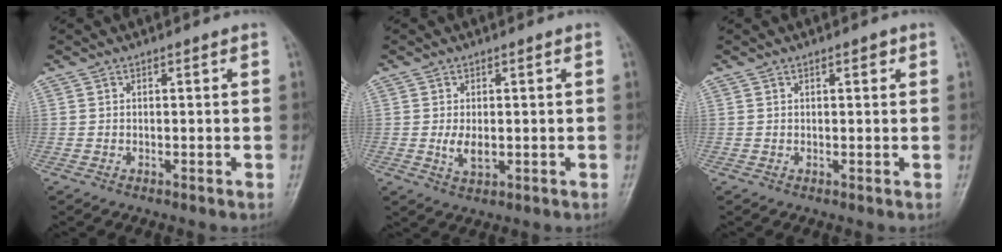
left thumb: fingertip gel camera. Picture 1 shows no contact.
{"total": 3.5, "force": [-0.2, 1.8, 2.9], "torque": [-0.053, -0.007, 0.001]}
{"total": 1.3, "force": [0.6, 0.5, 1.0], "torque": [-0.009, 0.001, 0.007]}